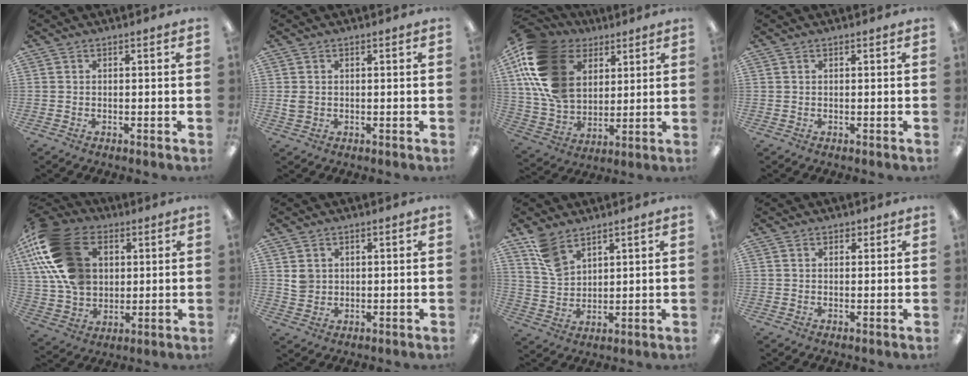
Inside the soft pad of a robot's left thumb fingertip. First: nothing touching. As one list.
[{"total": 2.0, "force": [0.3, 1.7, 1.0], "torque": [-0.012, 0.001, 0.003]}, {"total": 20.6, "force": [8.5, 14.5, 12.0], "torque": [-0.271, -0.029, 0.161]}, {"total": 0.0}, {"total": 21.0, "force": [7.0, 14.8, 13.1], "torque": [-0.294, -0.014, 0.132]}, {"total": 3.4, "force": [1.4, 3.0, 0.6], "torque": [-0.004, -0.003, 0.024]}, {"total": 8.2, "force": [6.0, 4.3, 3.5], "torque": [-0.081, -0.019, 0.115]}, {"total": 1.8, "force": [1.1, 1.3, 0.6], "torque": [-0.005, 0.000, 0.018]}]